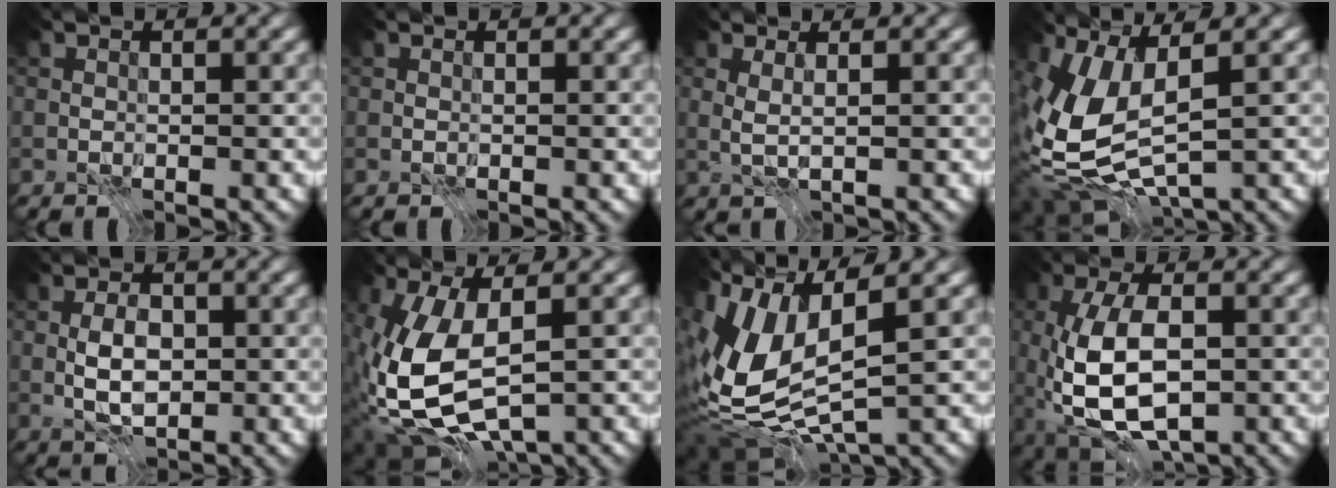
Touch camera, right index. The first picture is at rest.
{"total": 0.0}
{"total": 1.1, "force": [0.2, -0.3, 1.1], "torque": [-0.026, -0.005, 0.005]}
{"total": 8.2, "force": [0.0, 3.8, 7.3], "torque": [-0.177, -0.016, 0.002]}
{"total": 3.1, "force": [-0.9, 1.5, 2.6], "torque": [-0.045, 0.000, -0.020]}
{"total": 10.3, "force": [-1.8, 5.5, 8.5], "torque": [-0.201, -0.028, -0.027]}
{"total": 11.2, "force": [1.1, 5.1, 10.0], "torque": [-0.231, -0.007, 0.022]}
{"total": 9.1, "force": [-2.4, 4.6, 7.5], "torque": [-0.164, -0.013, -0.046]}